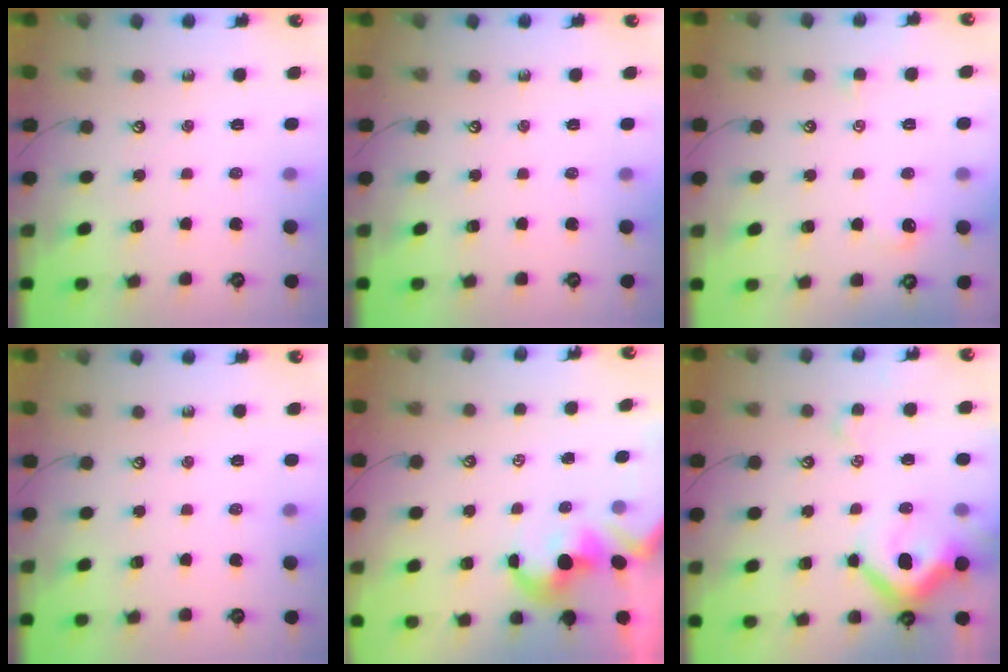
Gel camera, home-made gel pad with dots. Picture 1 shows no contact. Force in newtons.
{"total": 0.0}
{"total": 0.8, "press": 0.3, "slide": 0.7}
{"total": 0.0}
{"total": 1.7, "press": 1.4, "slide": 1.0}
{"total": 10.5, "press": 10.3, "slide": 1.7}